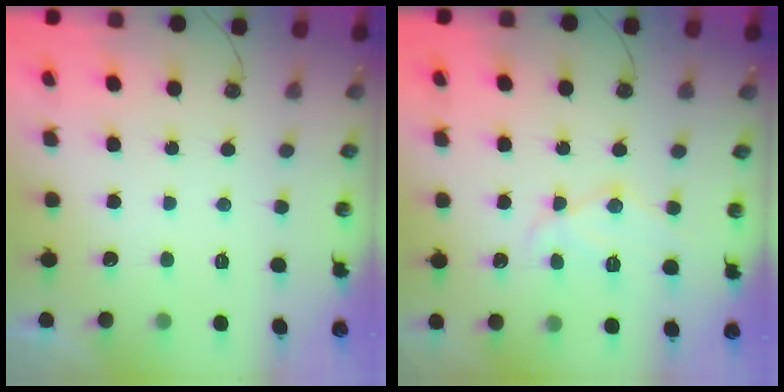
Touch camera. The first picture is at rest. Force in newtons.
{"total": 11.8, "press": 11.8, "slide": 1.0}